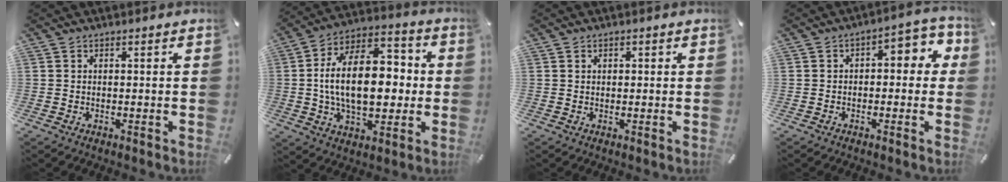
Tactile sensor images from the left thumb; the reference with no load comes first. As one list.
[{"total": 20.8, "force": [0.0, 12.4, 16.7], "torque": [-0.293, 0.005, -0.007]}, {"total": 0.9, "force": [0.2, 0.7, 0.4], "torque": [-0.008, 0.005, 0.004]}, {"total": 5.8, "force": [0.5, 3.5, 4.6], "torque": [-0.057, -0.002, -0.002]}]